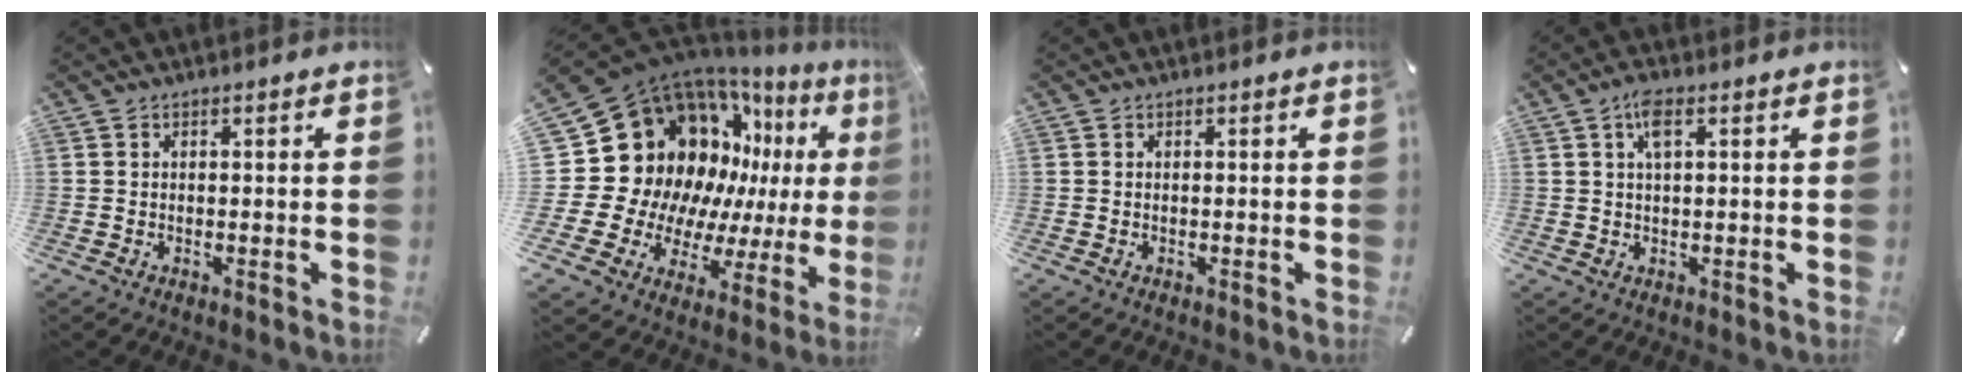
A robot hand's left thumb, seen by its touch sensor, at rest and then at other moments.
{"total": 21.8, "force": [7.2, 17.3, 11.1], "torque": [-0.188, -0.109, 0.179]}
{"total": 0.0}
{"total": 4.2, "force": [1.6, 1.5, 3.6], "torque": [-0.078, 0.008, 0.026]}